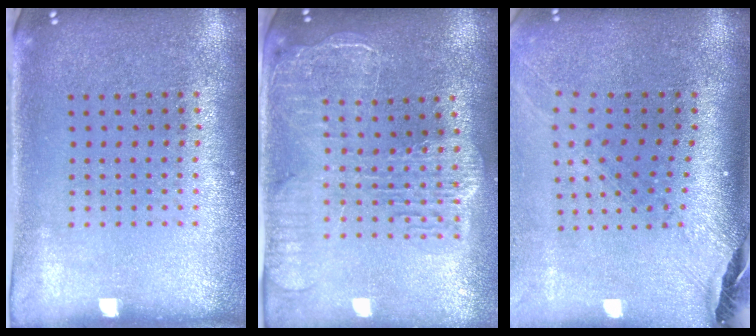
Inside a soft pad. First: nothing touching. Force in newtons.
{"total": 2.5, "press": 2.2, "slide": 1.3}
{"total": 1.8, "press": 1.5, "slide": 0.9}